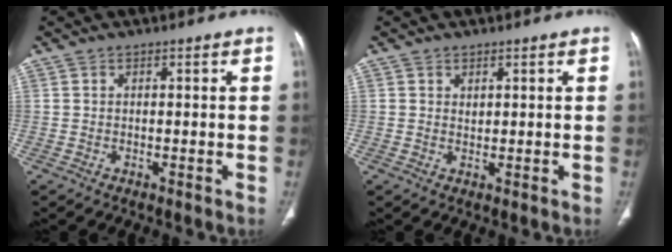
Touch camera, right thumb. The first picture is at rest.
{"total": 1.0, "force": [0.6, 0.7, 0.3], "torque": [0.008, -0.003, 0.009]}